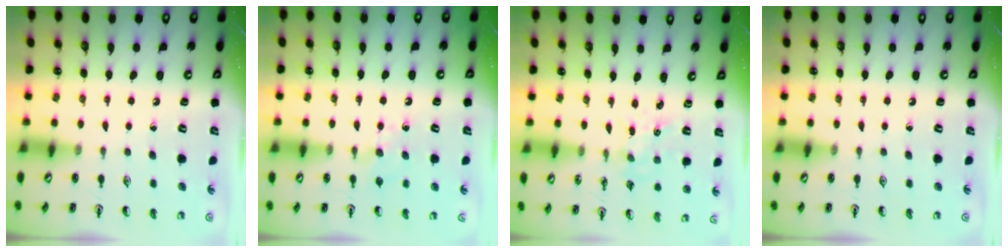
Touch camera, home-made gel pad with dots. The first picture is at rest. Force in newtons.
{"total": 6.1, "press": 6.0, "slide": 0.7}
{"total": 2.2, "press": 2.2, "slide": 0.3}
{"total": 0.0}